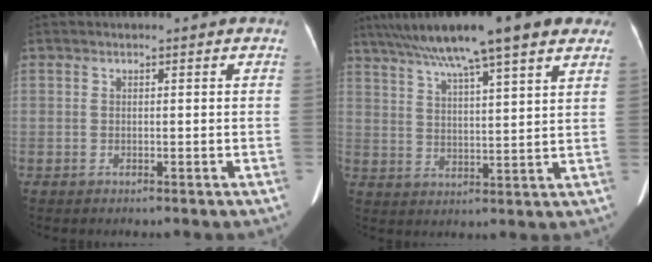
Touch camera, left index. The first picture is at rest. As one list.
[{"total": 18.2, "force": [13.4, 1.9, 12.1], "torque": [-0.201, 0.045, 0.196]}]